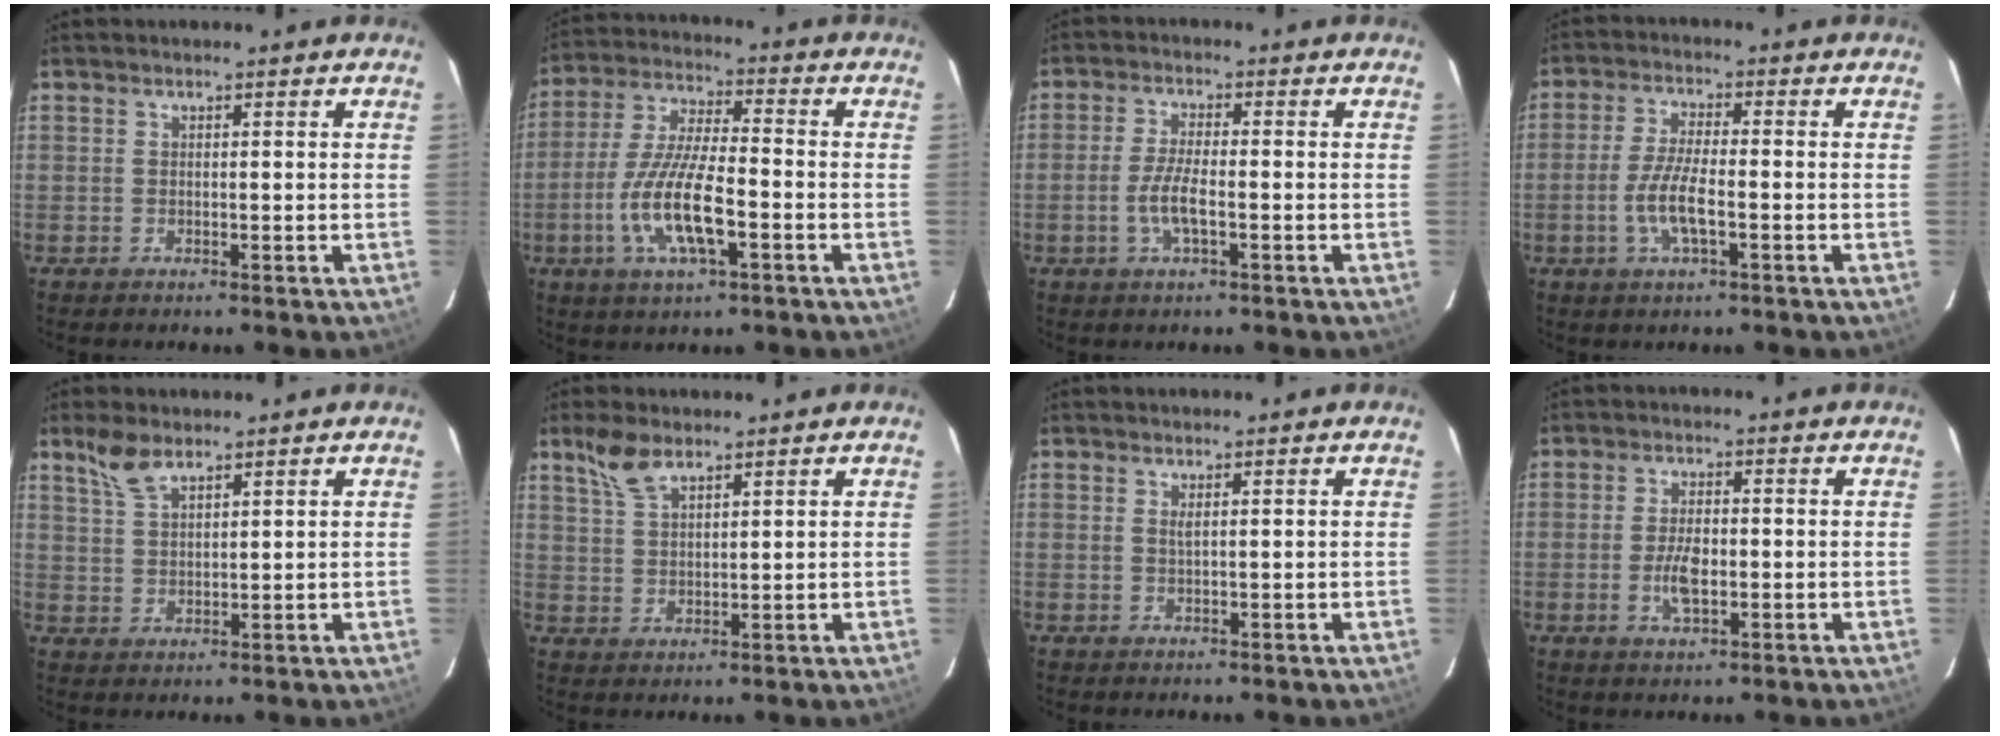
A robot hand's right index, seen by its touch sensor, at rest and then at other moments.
{"total": 13.2, "force": [-4.5, 3.4, 11.9], "torque": [-0.250, -0.007, -0.086]}
{"total": 5.1, "force": [-1.7, 1.1, 4.7], "torque": [-0.100, -0.001, -0.035]}
{"total": 6.9, "force": [-2.2, 1.5, 6.3], "torque": [-0.132, -0.002, -0.045]}
{"total": 5.0, "force": [3.8, 1.8, 2.7], "torque": [-0.054, 0.006, 0.078]}
{"total": 5.5, "force": [4.0, 2.1, 3.1], "torque": [-0.063, 0.008, 0.084]}
{"total": 0.7, "force": [0.4, -0.1, 0.6], "torque": [-0.012, -0.001, 0.007]}
{"total": 5.3, "force": [-1.2, 2.4, 4.6], "torque": [-0.092, -0.002, -0.020]}